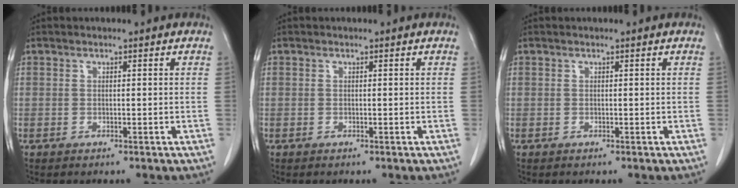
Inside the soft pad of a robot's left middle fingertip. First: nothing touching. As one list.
[{"total": 0.0}, {"total": 0.0}]